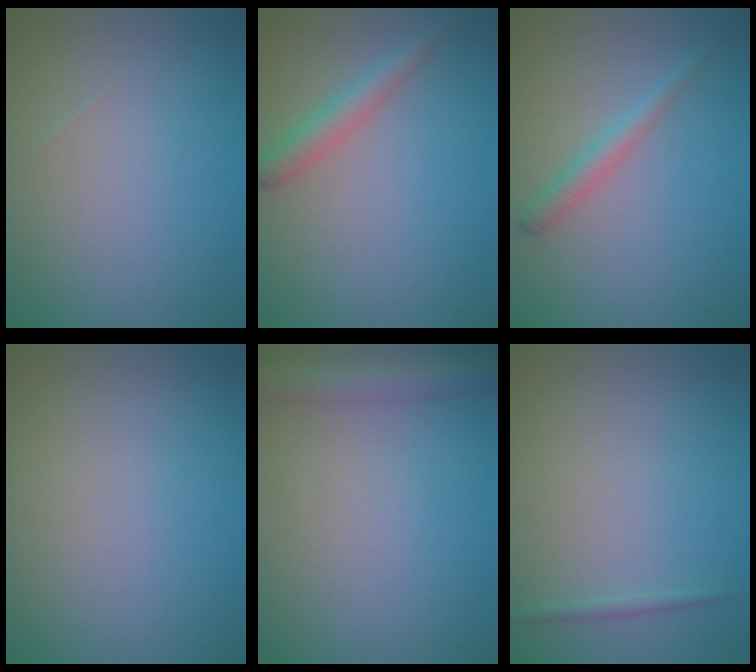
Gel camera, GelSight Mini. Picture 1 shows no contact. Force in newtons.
{"total": 2.5, "press": 2.5, "slide": 0.1}
{"total": 1.8, "press": 1.8, "slide": 0.1}
{"total": 0.0}
{"total": 4.0, "press": 3.9, "slide": 0.2}
{"total": 0.6, "press": 0.6, "slide": 0.0}